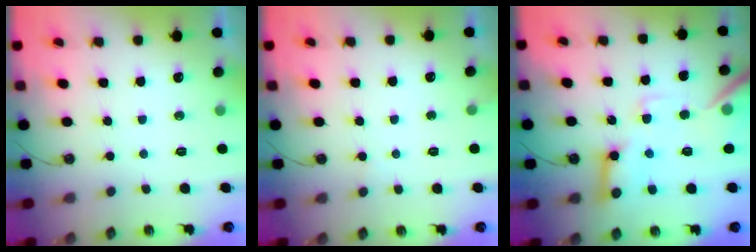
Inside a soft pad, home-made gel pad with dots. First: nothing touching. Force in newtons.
{"total": 4.3, "press": 4.3, "slide": 0.3}
{"total": 16.8, "press": 16.7, "slide": 1.9}